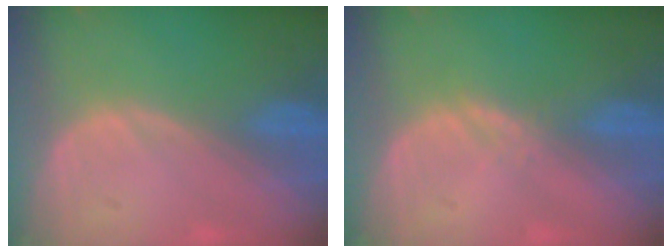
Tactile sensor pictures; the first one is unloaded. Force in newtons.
{"total": 1.1, "press": 1.1, "slide": 0.1}